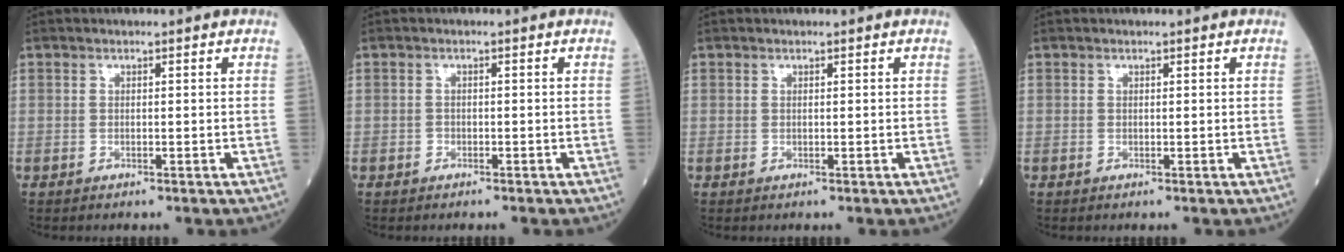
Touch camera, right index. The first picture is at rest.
{"total": 0.7, "force": [-0.6, 0.4, 0.1], "torque": [-0.004, 0.002, -0.010]}
{"total": 0.0}
{"total": 0.0}